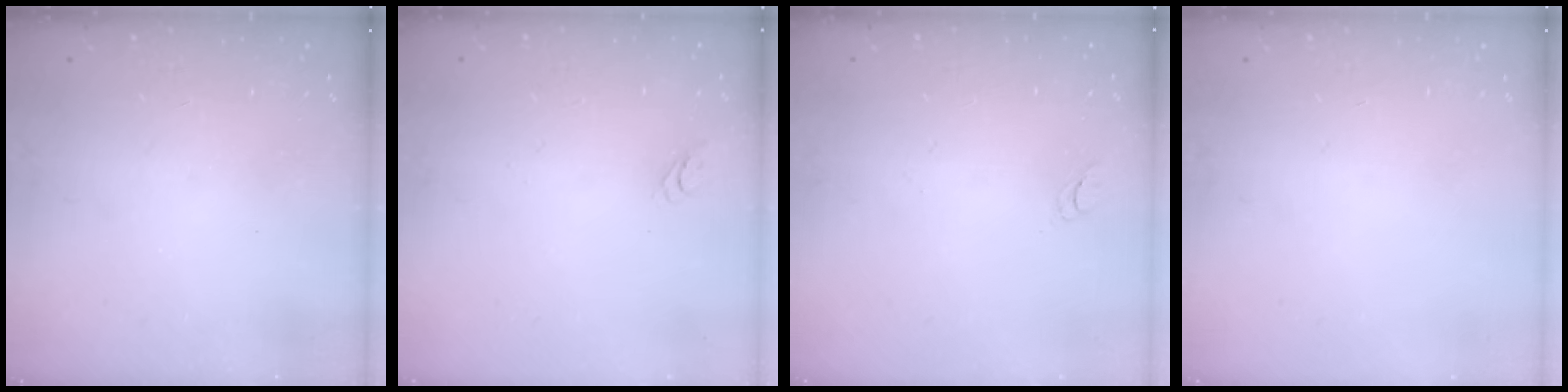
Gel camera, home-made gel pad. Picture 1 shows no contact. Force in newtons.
{"total": 2.7, "press": 2.7, "slide": 0.3}
{"total": 2.8, "press": 2.8, "slide": 0.3}
{"total": 0.0}